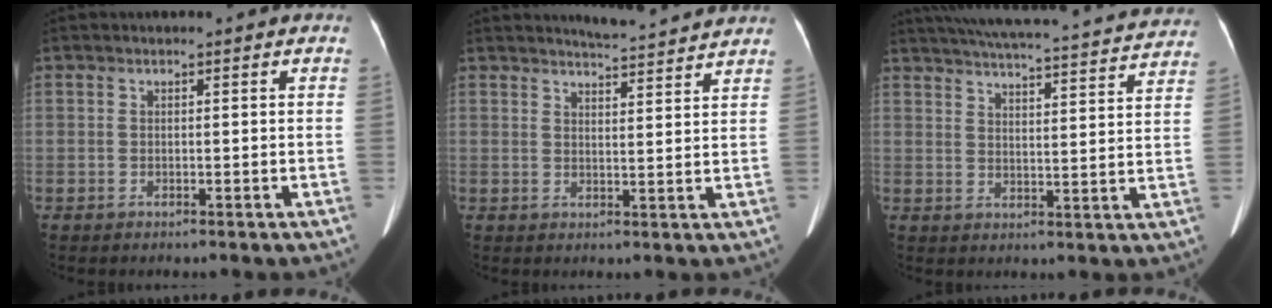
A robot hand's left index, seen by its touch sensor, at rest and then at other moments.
{"total": 6.8, "force": [6.6, -0.1, 1.5], "torque": [-0.034, 0.005, 0.083]}
{"total": 29.1, "force": [27.0, 3.5, 10.4], "torque": [-0.179, -0.027, 0.333]}